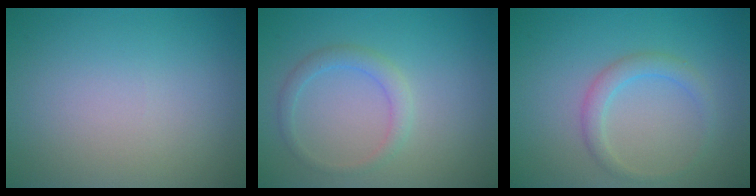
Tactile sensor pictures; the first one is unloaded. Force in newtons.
{"total": 1.8, "press": 1.8, "slide": 0.0}
{"total": 2.1, "press": 2.1, "slide": 0.0}